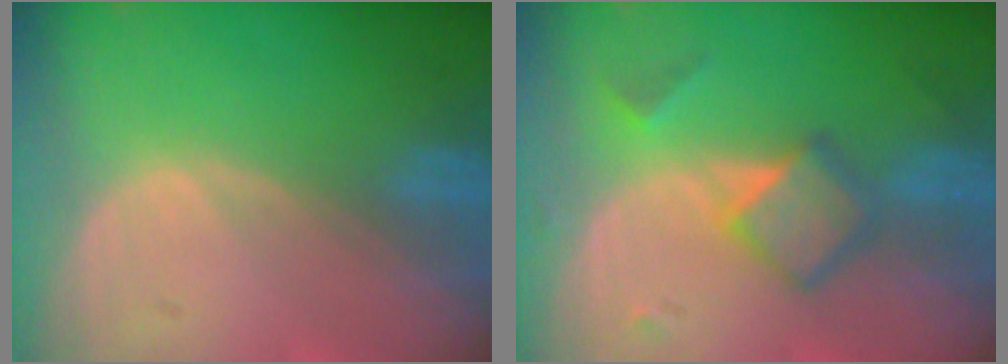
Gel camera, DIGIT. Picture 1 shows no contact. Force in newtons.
{"total": 5.4, "press": 5.4, "slide": 0.1}